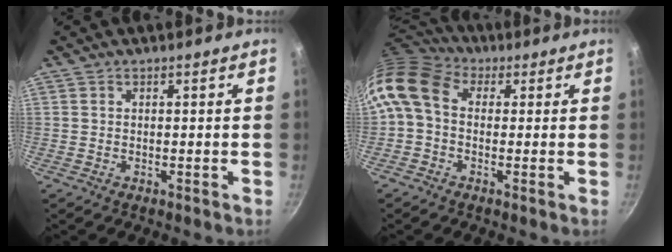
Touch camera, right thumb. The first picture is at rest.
{"total": 11.1, "force": [1.6, 8.2, 7.3], "torque": [-0.144, 0.025, 0.009]}